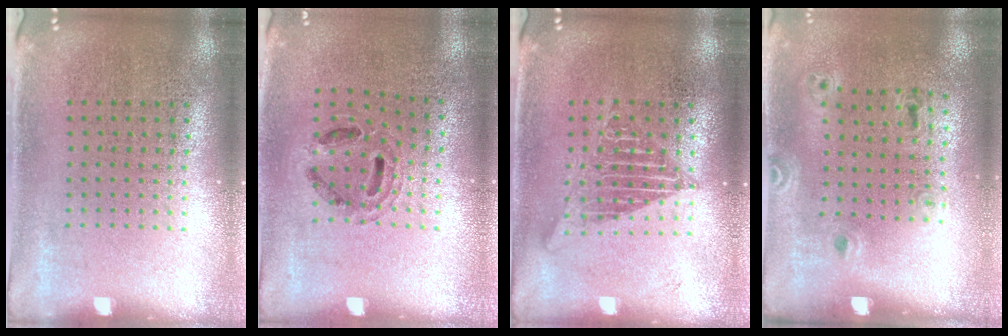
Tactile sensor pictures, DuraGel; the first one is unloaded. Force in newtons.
{"total": 0.8, "press": 0.8, "slide": 0.2}
{"total": 2.4, "press": 2.4, "slide": 0.2}
{"total": 1.3, "press": 0.8, "slide": 1.1}